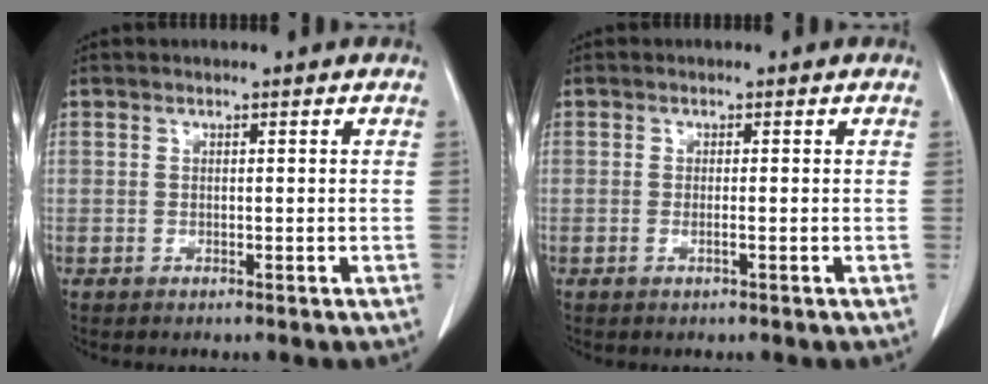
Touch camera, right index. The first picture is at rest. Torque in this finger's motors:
{"motor_torque": [-0.10, -0.06, -0.04, -0.01]}